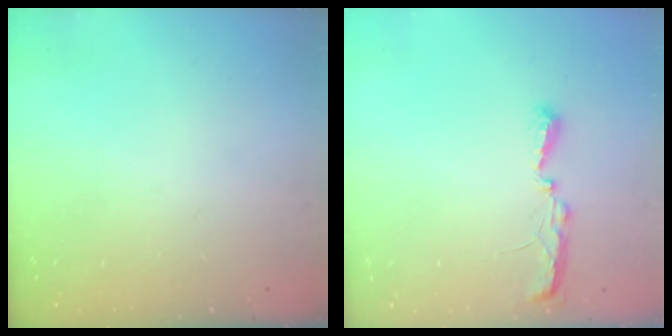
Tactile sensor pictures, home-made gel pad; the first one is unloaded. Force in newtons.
{"total": 5.4, "press": 5.3, "slide": 0.7}